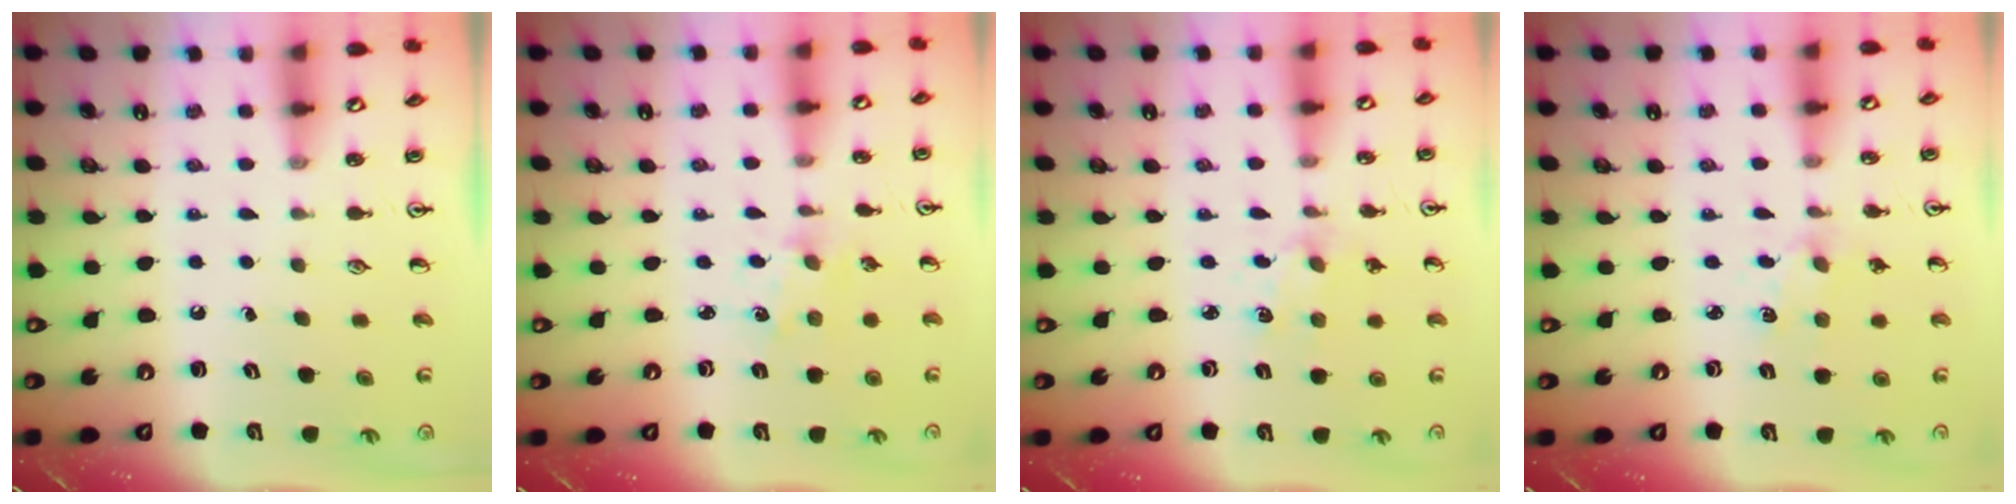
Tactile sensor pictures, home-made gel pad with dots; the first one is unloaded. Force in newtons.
{"total": 1.0, "press": 1.0, "slide": 0.2}
{"total": 2.7, "press": 2.7, "slide": 0.4}
{"total": 2.0, "press": 2.0, "slide": 0.3}